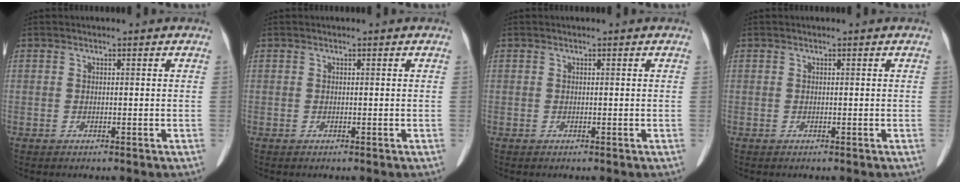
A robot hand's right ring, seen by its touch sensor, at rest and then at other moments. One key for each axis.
{"total": 0.0}
{"total": 0.0}
{"total": 0.0}